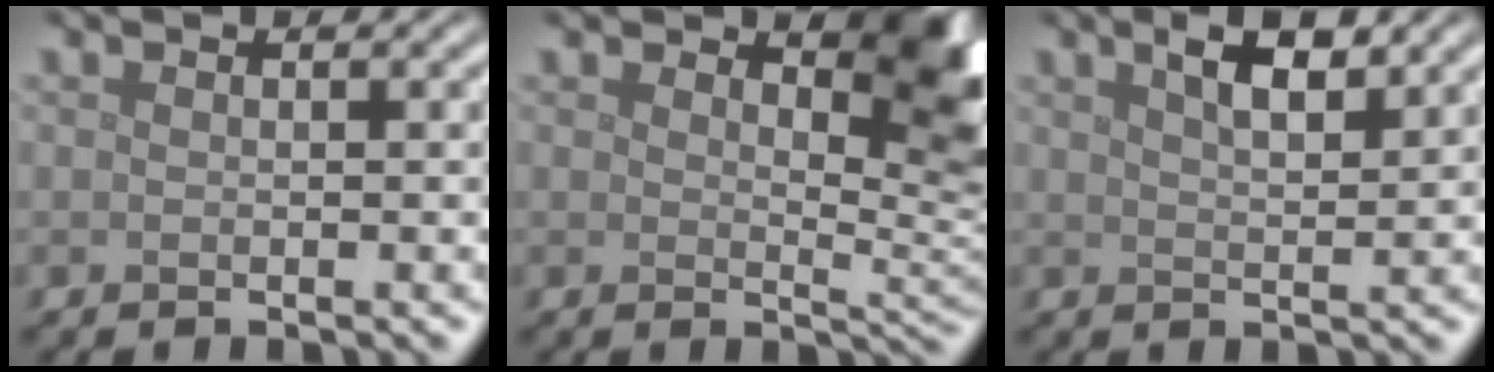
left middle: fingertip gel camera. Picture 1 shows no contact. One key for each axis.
{"total": 5.1, "fx": 2.9, "fy": 2.1, "fz": 3.7, "tx": -0.045, "ty": -0.009, "tz": 0.037}
{"total": 3.4, "fx": 2.1, "fy": 1.0, "fz": 2.5, "tx": -0.042, "ty": 0.004, "tz": 0.038}